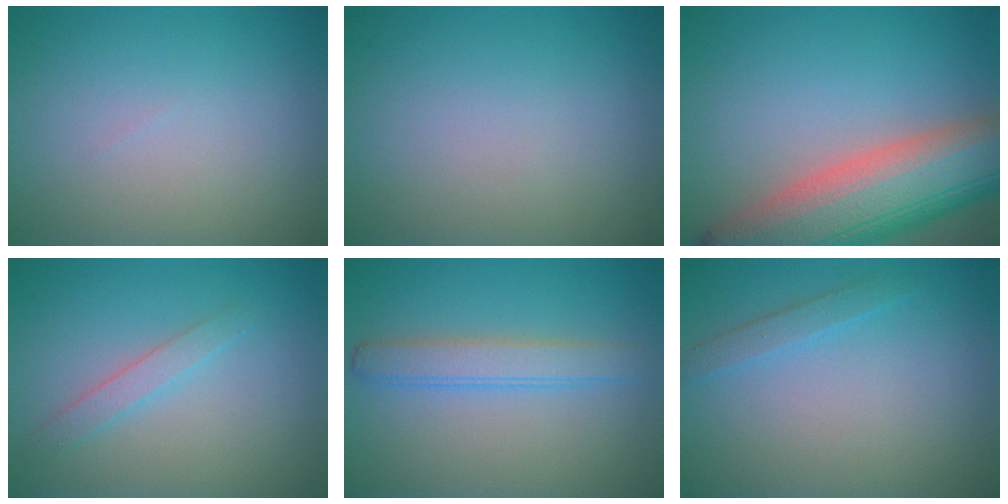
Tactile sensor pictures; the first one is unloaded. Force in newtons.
{"total": 0.0}
{"total": 12.9, "press": 12.9, "slide": 0.6}
{"total": 1.6, "press": 1.6, "slide": 0.0}
{"total": 2.9, "press": 2.9, "slide": 0.1}
{"total": 1.3, "press": 1.3, "slide": 0.1}